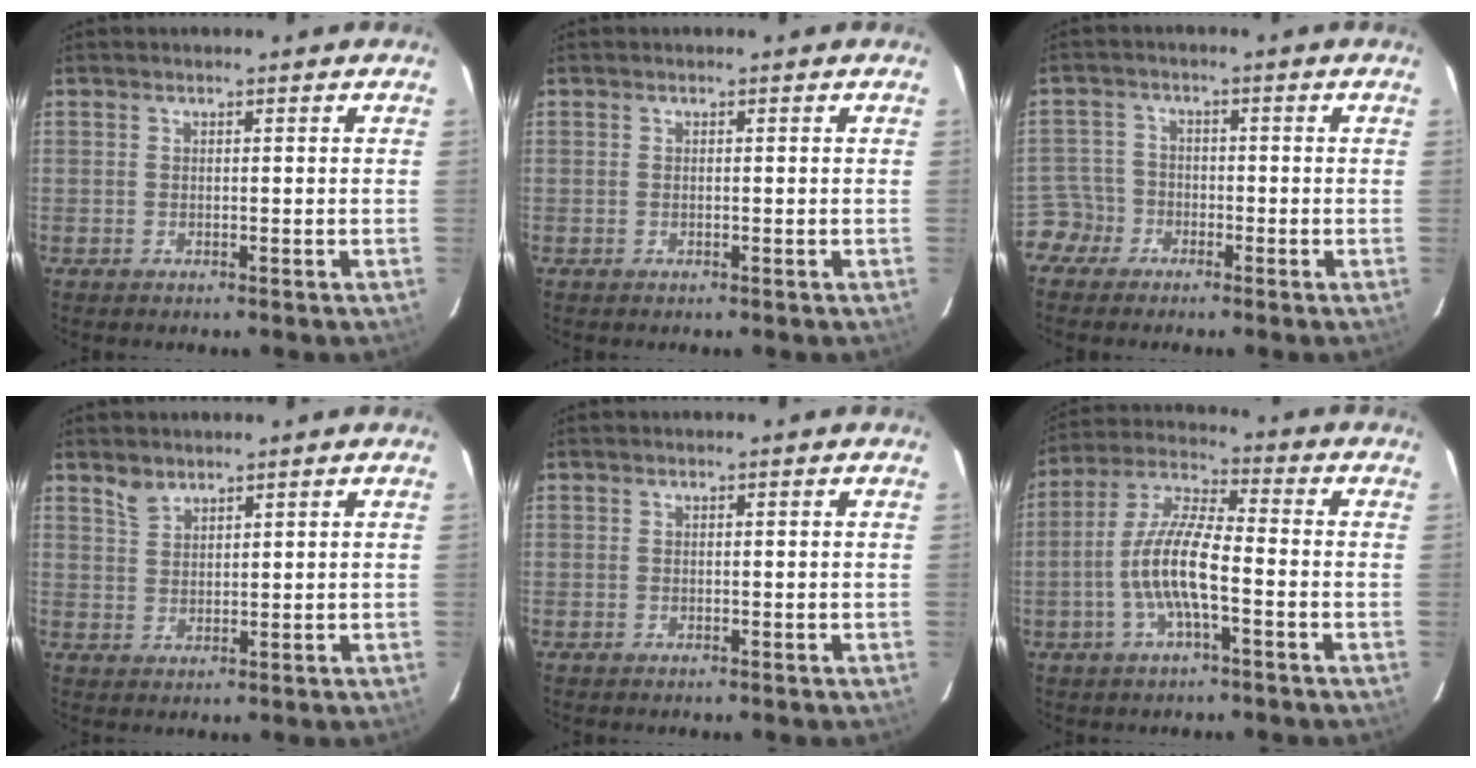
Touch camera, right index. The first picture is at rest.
{"total": 0.0}
{"total": 4.2, "force": [-2.6, 3.3, -0.3], "torque": [0.007, 0.020, -0.056]}
{"total": 2.8, "force": [2.4, 1.2, 0.9], "torque": [-0.015, 0.003, 0.048]}
{"total": 0.0}
{"total": 10.6, "force": [-3.2, 2.3, 9.9], "torque": [-0.208, 0.003, -0.062]}